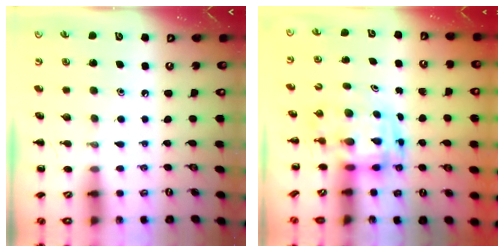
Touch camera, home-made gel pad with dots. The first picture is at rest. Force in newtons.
{"total": 3.8, "press": 3.7, "slide": 0.7}